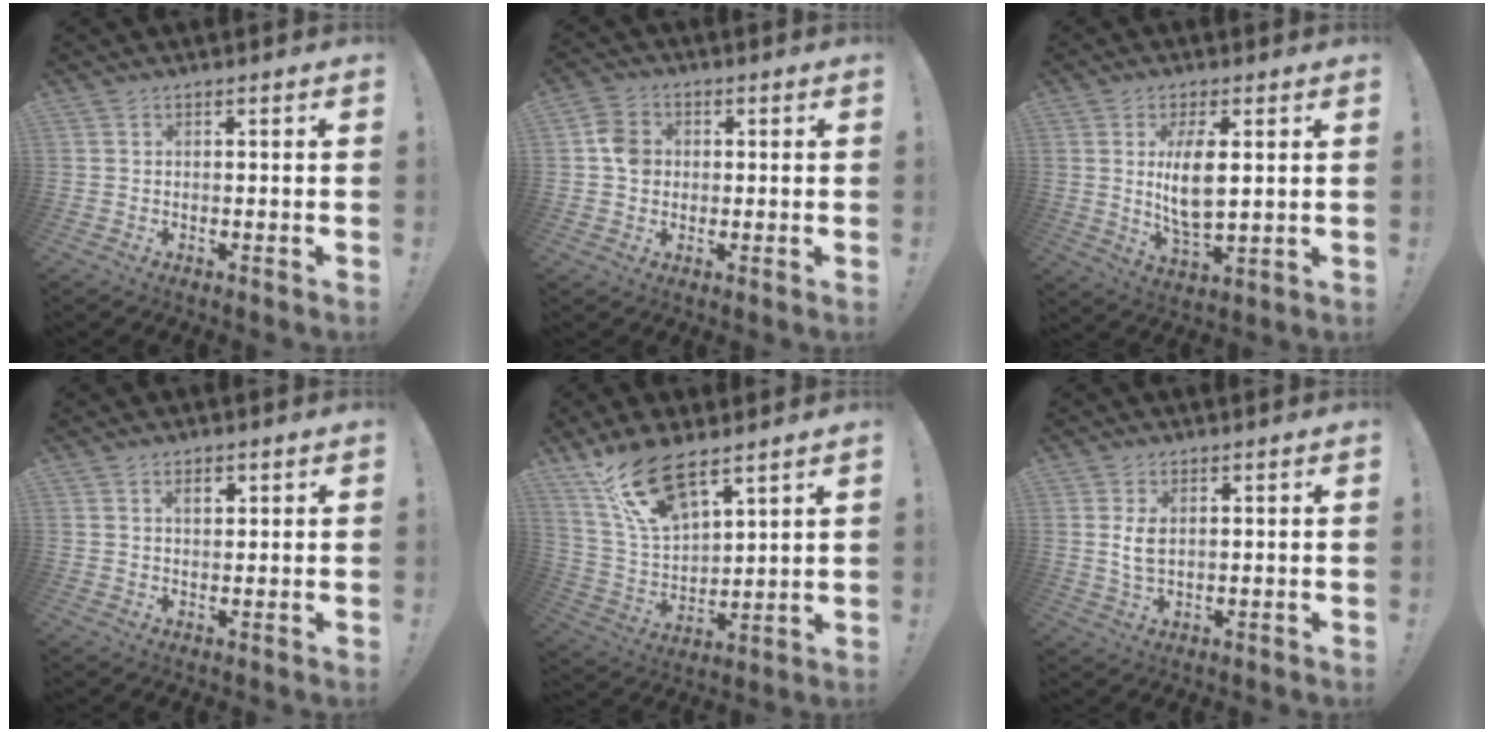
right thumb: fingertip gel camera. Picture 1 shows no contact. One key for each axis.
{"total": 6.7, "fx": 0.0, "fy": 5.8, "fz": 3.3, "tx": -0.055, "ty": 0.013, "tz": 0.003}
{"total": 9.6, "fx": 2.1, "fy": 3.9, "fz": 8.5, "tx": -0.162, "ty": -0.023, "tz": 0.027}
{"total": 2.8, "fx": 1.5, "fy": 1.3, "fz": 2.0, "tx": -0.018, "ty": -0.006, "tz": 0.022}
{"total": 16.6, "fx": 11.8, "fy": 6.1, "fz": 10.0, "tx": -0.194, "ty": -0.066, "tz": 0.215}
{"total": 4.8, "fx": 1.3, "fy": 2.9, "fz": 3.6, "tx": -0.061, "ty": -0.009, "tz": 0.016}